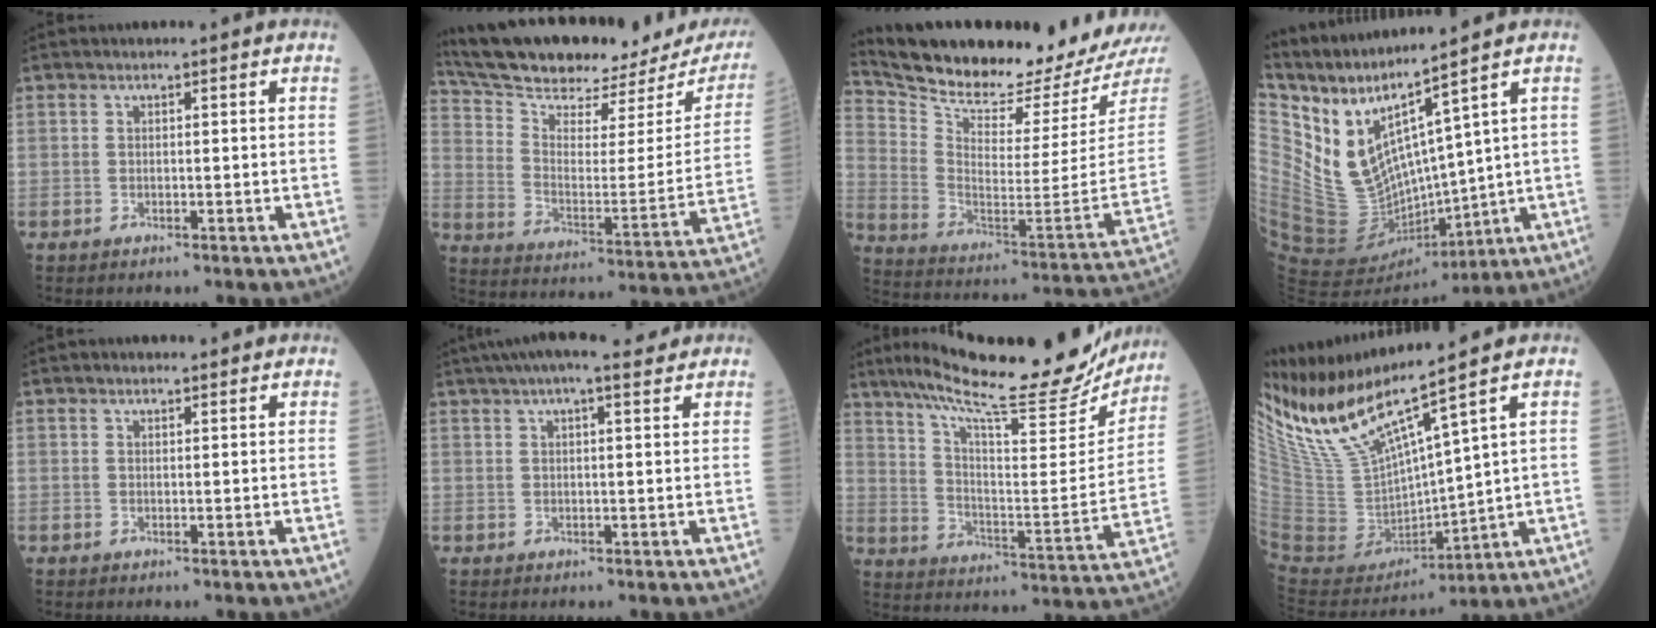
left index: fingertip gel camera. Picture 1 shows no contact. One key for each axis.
{"total": 25.6, "fx": 23.0, "fy": 5.5, "fz": 9.8, "tx": -0.174, "ty": -0.055, "tz": 0.316}
{"total": 22.8, "fx": 21.2, "fy": 0.7, "fz": 8.5, "tx": -0.166, "ty": -0.099, "tz": 0.316}
{"total": 11.7, "fx": 7.4, "fy": 2.6, "fz": 8.7, "tx": -0.176, "ty": -0.016, "tz": 0.169}
{"total": 1.1, "fx": 1.0, "fy": 0.4, "fz": 0.2, "tx": -0.009, "ty": 0.004, "tz": 0.011}
{"total": 8.6, "fx": 6.8, "fy": 1.6, "fz": 5.0, "tx": -0.084, "ty": 0.032, "tz": 0.094}
{"total": 24.5, "fx": 21.2, "fy": 3.2, "fz": 11.7, "tx": -0.196, "ty": -0.043, "tz": 0.296}
{"total": 15.0, "fx": 11.2, "fy": 0.4, "fz": 9.9, "tx": -0.197, "ty": -0.014, "tz": 0.232}